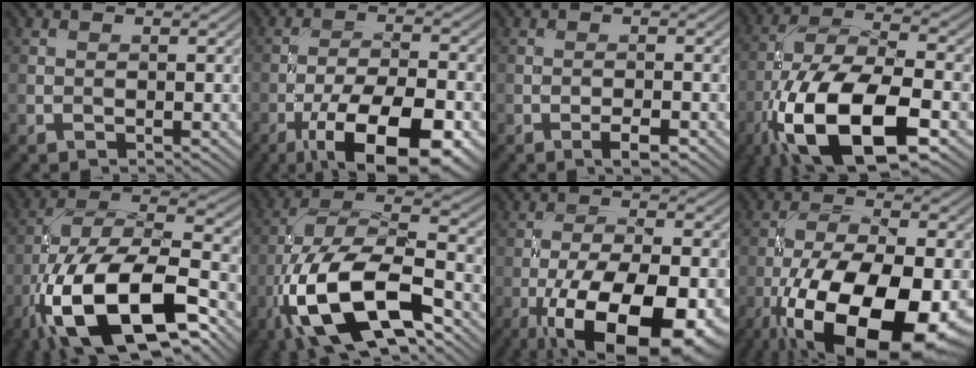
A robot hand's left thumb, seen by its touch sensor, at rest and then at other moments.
{"total": 14.2, "force": [-7.7, 5.0, 10.9], "torque": [-0.187, -0.007, -0.125]}
{"total": 2.2, "force": [-1.2, 0.6, 1.7], "torque": [-0.032, 0.003, -0.025]}
{"total": 17.0, "force": [-7.9, 7.1, 13.2], "torque": [-0.257, -0.020, -0.158]}
{"total": 18.8, "force": [-9.4, 8.0, 14.2], "torque": [-0.274, -0.021, -0.166]}
{"total": 16.7, "force": [-7.8, 6.7, 13.1], "torque": [-0.260, -0.012, -0.156]}
{"total": 16.9, "force": [-7.9, 6.8, 13.3], "torque": [-0.228, -0.031, -0.118]}
{"total": 18.7, "force": [-8.2, 7.9, 14.8], "torque": [-0.276, -0.027, -0.136]}